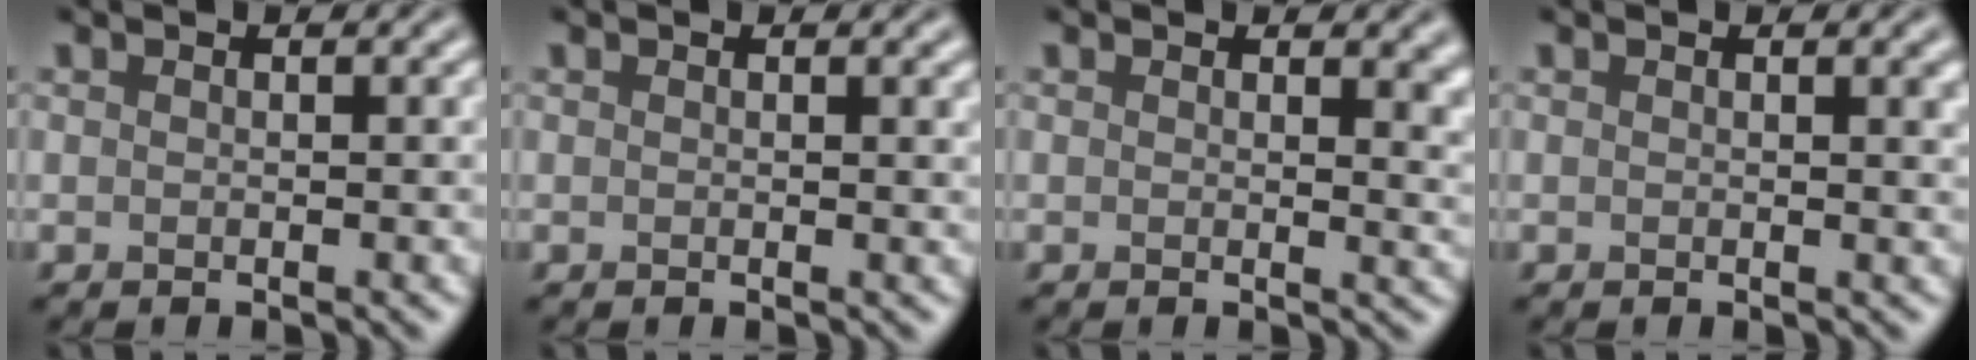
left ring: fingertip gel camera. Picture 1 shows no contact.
{"total": 0.7, "force": [0.4, 0.2, 0.6], "torque": [-0.002, 0.001, 0.004]}
{"total": 2.8, "force": [1.1, 1.2, 2.3], "torque": [-0.019, -0.006, 0.017]}
{"total": 1.3, "force": [0.5, 0.4, 1.2], "torque": [-0.008, 0.002, 0.006]}